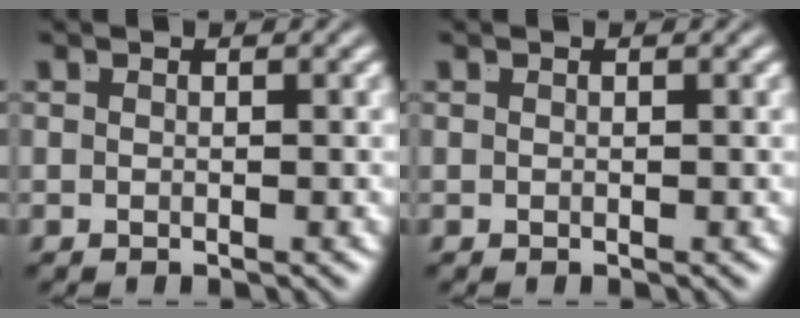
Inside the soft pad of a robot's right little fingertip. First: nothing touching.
{"total": 0.0}